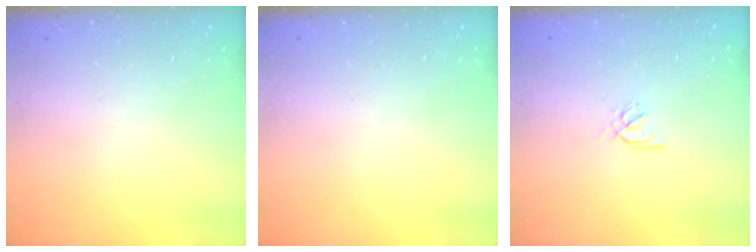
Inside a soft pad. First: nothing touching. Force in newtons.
{"total": 0.0}
{"total": 2.1, "press": 2.1, "slide": 0.2}